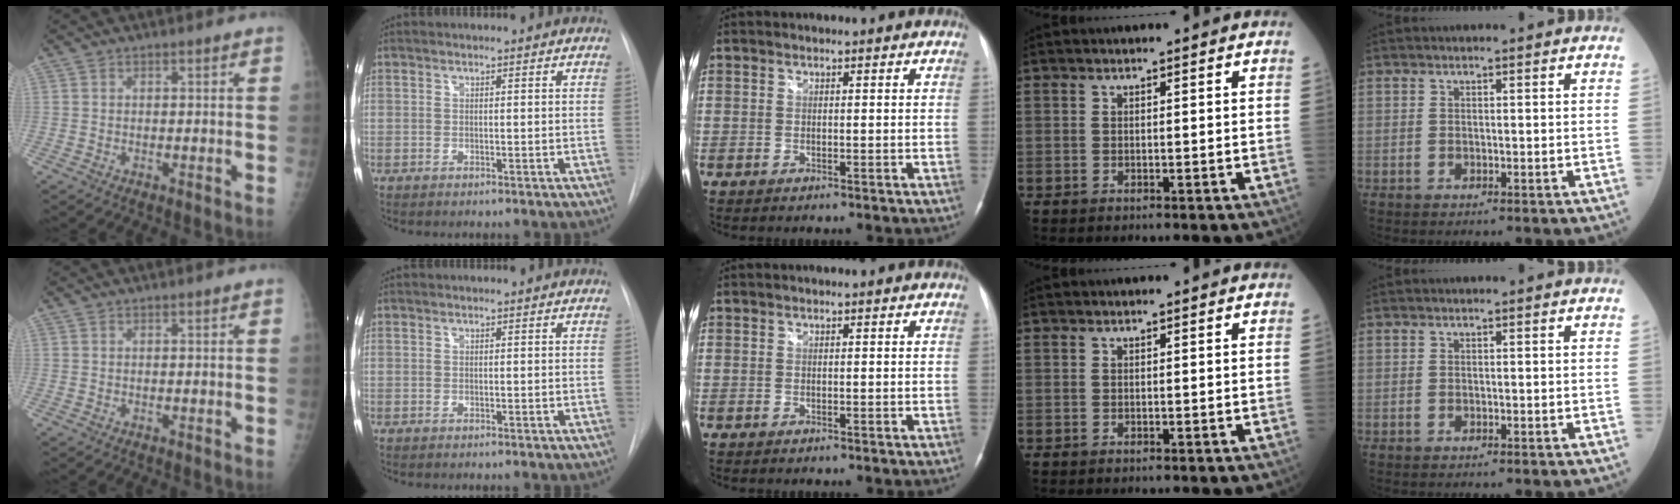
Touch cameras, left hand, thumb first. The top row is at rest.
{}